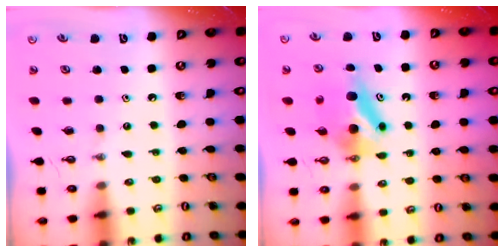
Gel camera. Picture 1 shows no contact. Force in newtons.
{"total": 6.7, "press": 6.6, "slide": 1.3}